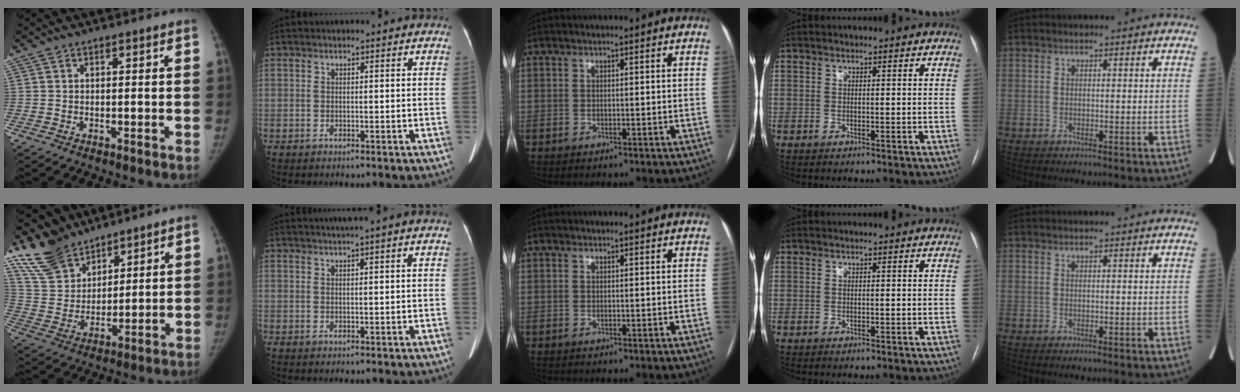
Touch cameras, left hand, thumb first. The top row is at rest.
{"thumb": {"total": 12.7, "force": [10.4, 6.6, 3.4], "torque": [-0.049, -0.050, 0.216]}, "index": {"total": 2.8, "force": [1.9, -0.6, 2.0], "torque": [-0.033, 0.012, 0.035]}}